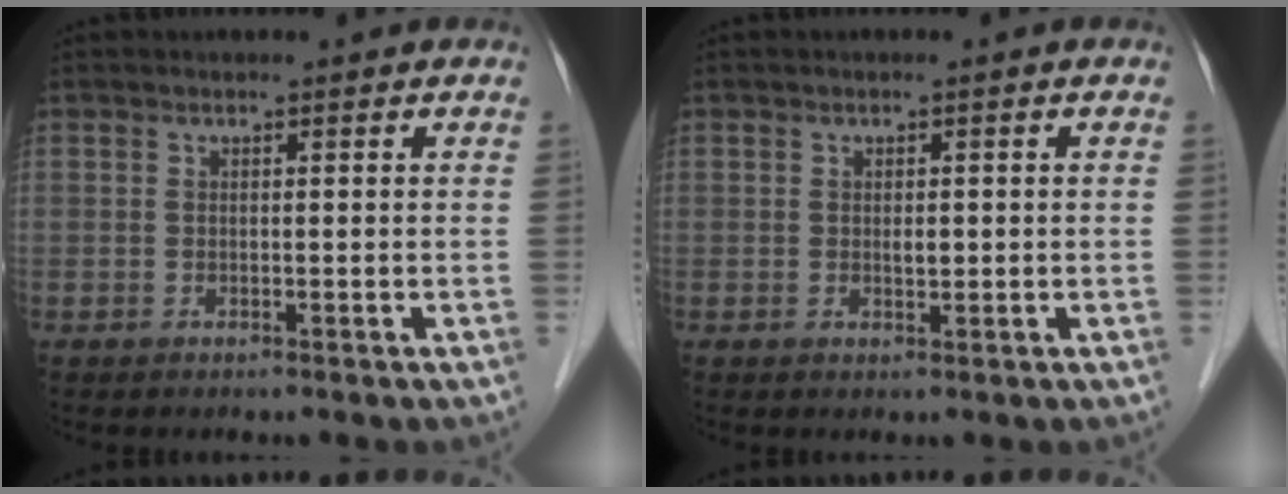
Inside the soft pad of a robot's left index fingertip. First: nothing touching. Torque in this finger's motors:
{"motor_torque": [0.06, 0.02, 0.02, 0.00]}